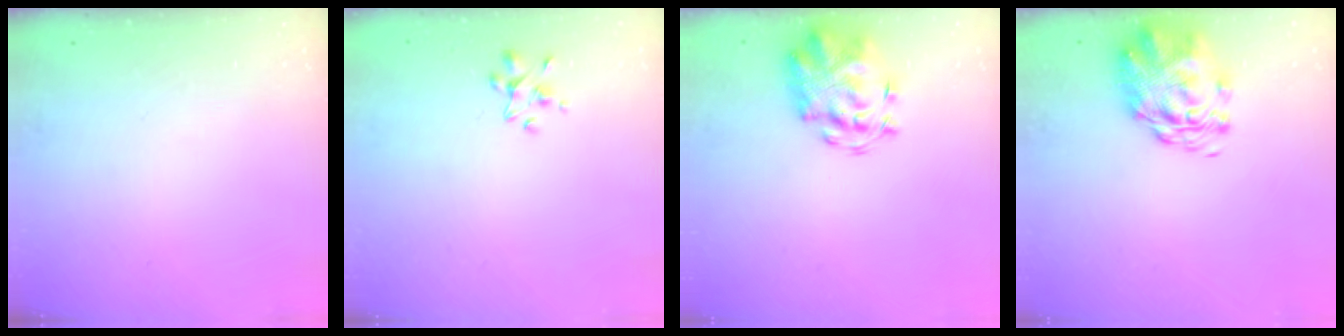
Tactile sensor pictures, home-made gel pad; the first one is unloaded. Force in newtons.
{"total": 2.9, "press": 2.8, "slide": 0.9}
{"total": 3.7, "press": 3.4, "slide": 1.4}
{"total": 3.4, "press": 3.2, "slide": 1.0}